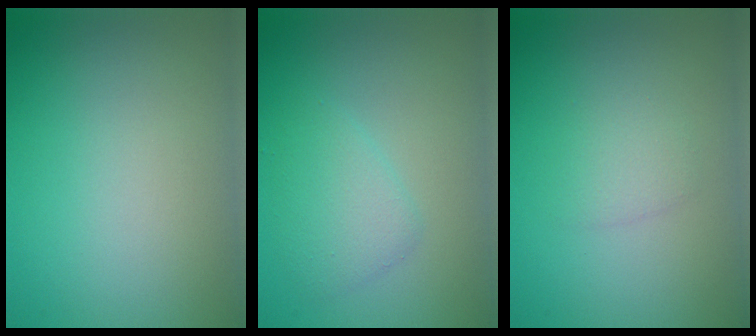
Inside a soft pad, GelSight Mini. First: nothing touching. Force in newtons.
{"total": 2.4, "press": 2.4, "slide": 0.1}
{"total": 1.4, "press": 1.4, "slide": 0.1}